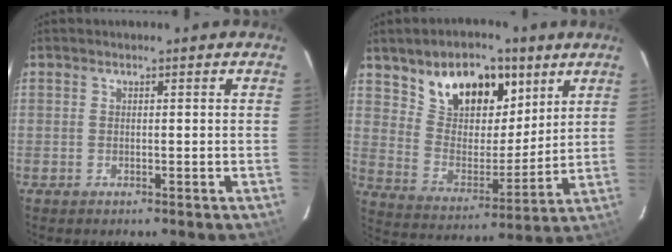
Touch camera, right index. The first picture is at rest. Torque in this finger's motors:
{"motor_torque": [1.11, 1.03, 0.45, 0.06]}